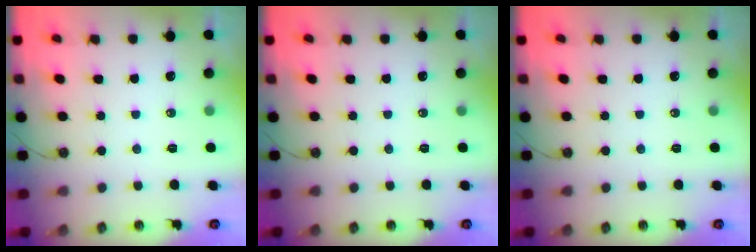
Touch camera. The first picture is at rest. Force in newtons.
{"total": 0.0}
{"total": 0.0}